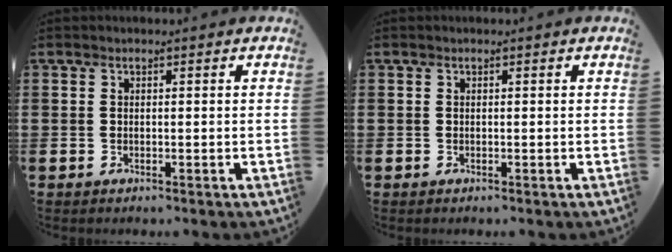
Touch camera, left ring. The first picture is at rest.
{"total": 0.0}